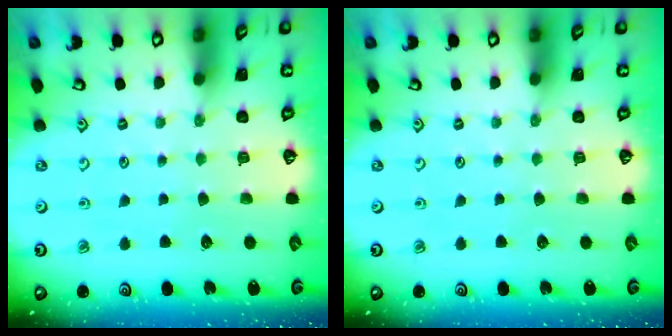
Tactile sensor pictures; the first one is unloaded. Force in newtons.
{"total": 0.0}